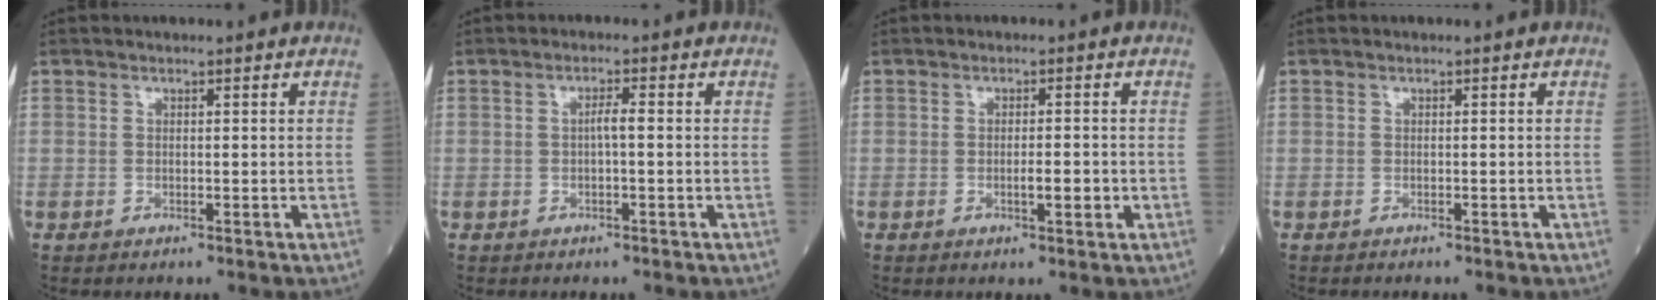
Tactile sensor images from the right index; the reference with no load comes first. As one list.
[{"total": 2.2, "force": [-0.1, 0.6, 2.1], "torque": [-0.043, 0.003, 0.000]}, {"total": 2.9, "force": [-0.7, 0.9, 2.7], "torque": [-0.052, 0.000, -0.007]}, {"total": 1.6, "force": [-1.2, 0.7, 0.7], "torque": [-0.020, -0.003, -0.013]}]